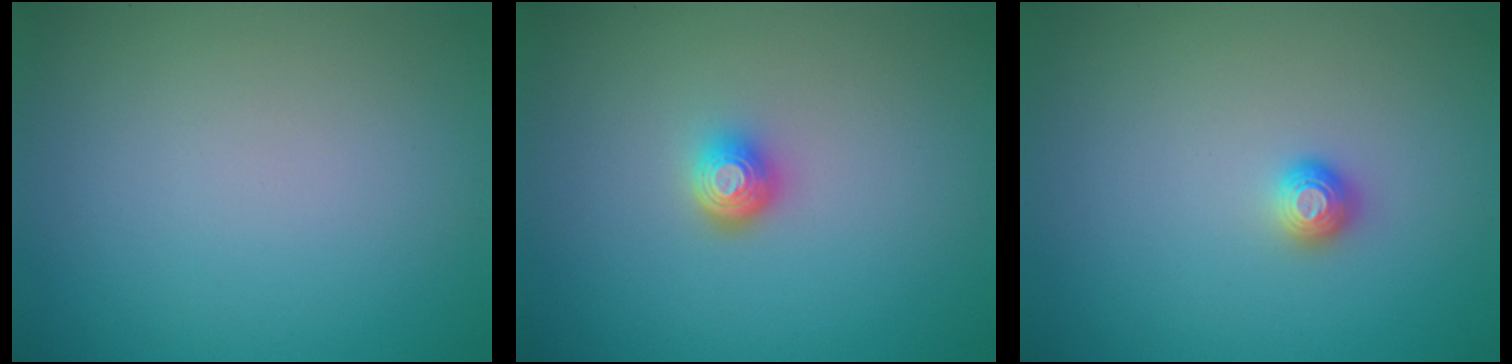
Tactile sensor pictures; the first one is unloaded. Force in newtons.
{"total": 1.9, "press": 1.4, "slide": 1.4}
{"total": 1.1, "press": 1.0, "slide": 0.4}